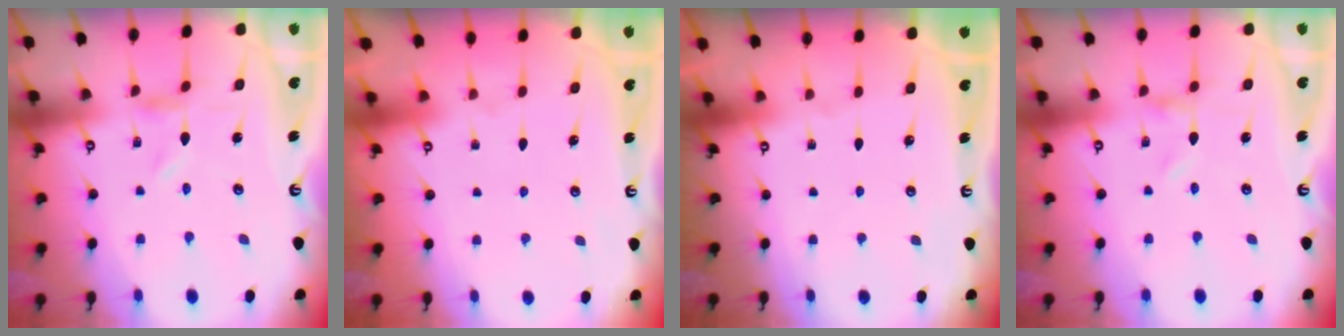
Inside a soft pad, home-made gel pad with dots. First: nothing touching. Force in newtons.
{"total": 1.6, "press": 1.6, "slide": 0.2}
{"total": 0.0}
{"total": 0.0}